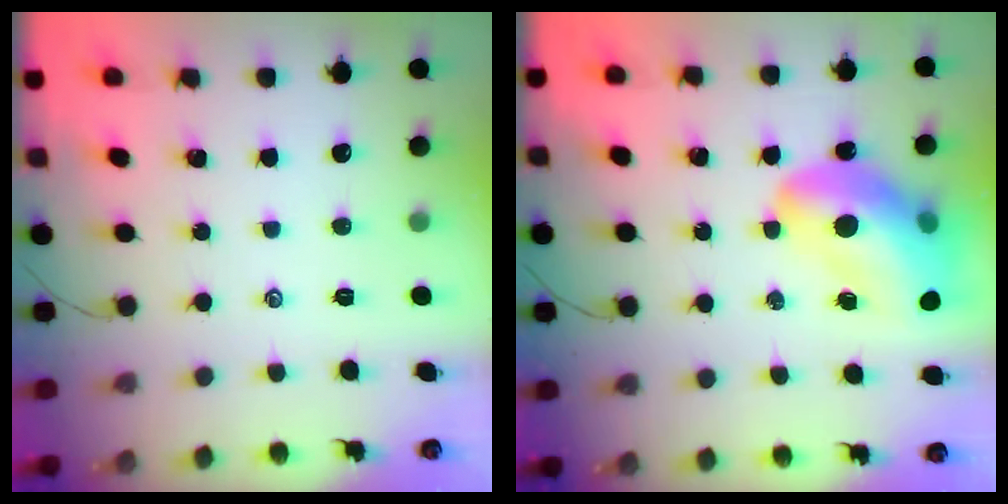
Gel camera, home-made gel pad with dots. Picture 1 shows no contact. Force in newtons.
{"total": 18.4, "press": 17.6, "slide": 5.4}